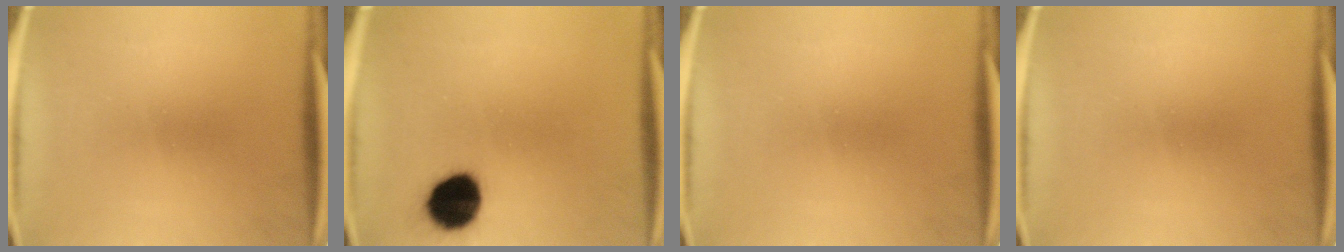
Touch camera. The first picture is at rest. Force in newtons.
{"total": 11.9}
{"total": 0.0}
{"total": 0.0}